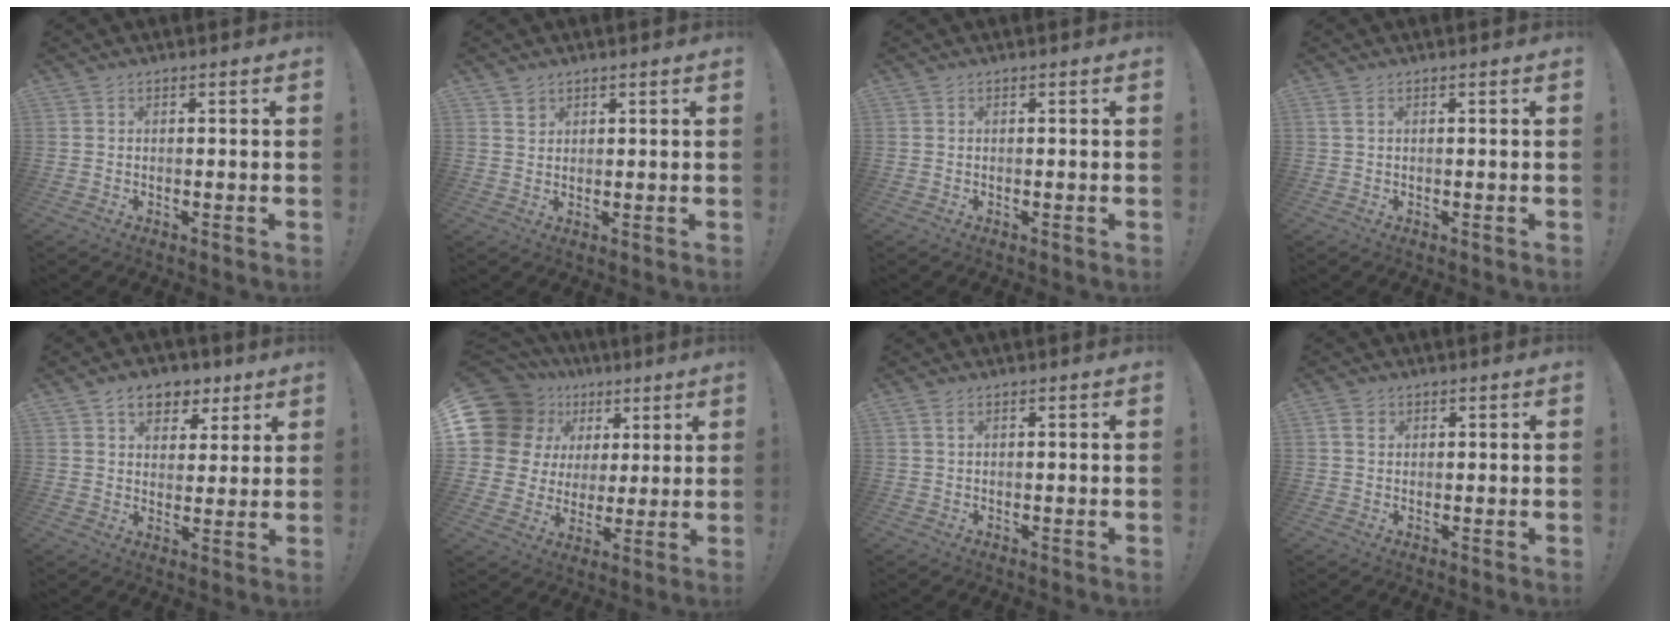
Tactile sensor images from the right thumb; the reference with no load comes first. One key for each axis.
{"total": 2.0, "fx": 1.6, "fy": 1.0, "fz": 0.5, "tx": 0.003, "ty": -0.012, "tz": 0.027}
{"total": 0.0}
{"total": 1.2, "fx": 0.6, "fy": 0.2, "fz": 1.1, "tx": -0.026, "ty": 0.002, "tz": 0.011}
{"total": 8.7, "fx": 5.0, "fy": 6.1, "fz": 3.6, "tx": -0.043, "ty": -0.025, "tz": 0.093}
{"total": 15.1, "fx": 6.3, "fy": 12.4, "fz": 5.9, "tx": -0.106, "ty": -0.034, "tz": 0.142}
{"total": 1.8, "fx": 0.8, "fy": 0.8, "fz": 1.4, "tx": -0.026, "ty": 0.002, "tz": 0.014}
{"total": 2.9, "fx": 1.2, "fy": 2.1, "fz": 1.5, "tx": -0.026, "ty": 0.002, "tz": 0.024}